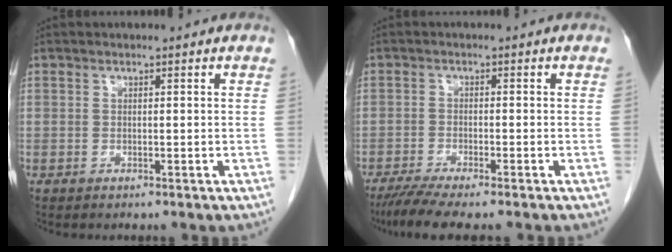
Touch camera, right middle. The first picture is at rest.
{"total": 6.0, "force": [-4.8, -0.1, 3.5], "torque": [-0.059, -0.017, -0.081]}